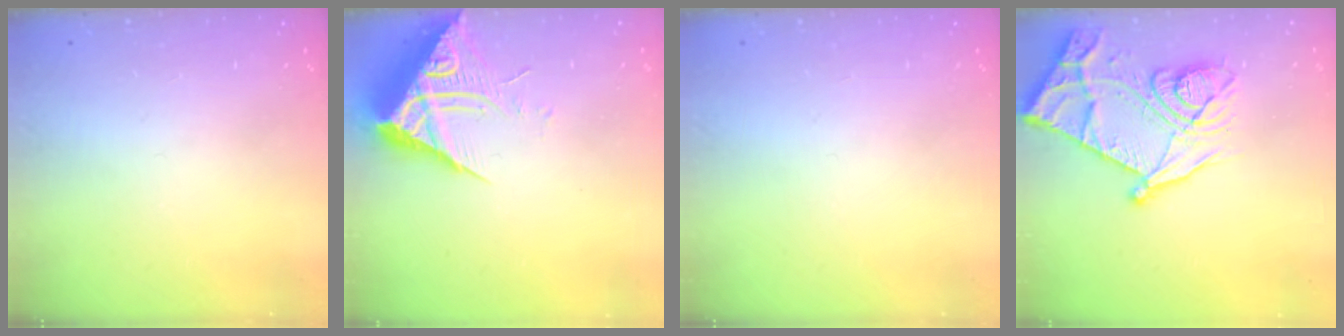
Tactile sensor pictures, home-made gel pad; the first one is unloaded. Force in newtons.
{"total": 8.8, "press": 8.7, "slide": 0.9}
{"total": 0.0}
{"total": 22.3, "press": 22.3, "slide": 0.4}